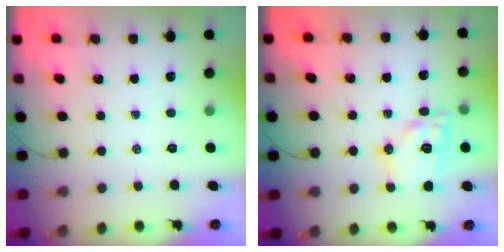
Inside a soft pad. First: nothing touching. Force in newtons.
{"total": 12.0, "press": 12.0, "slide": 1.1}